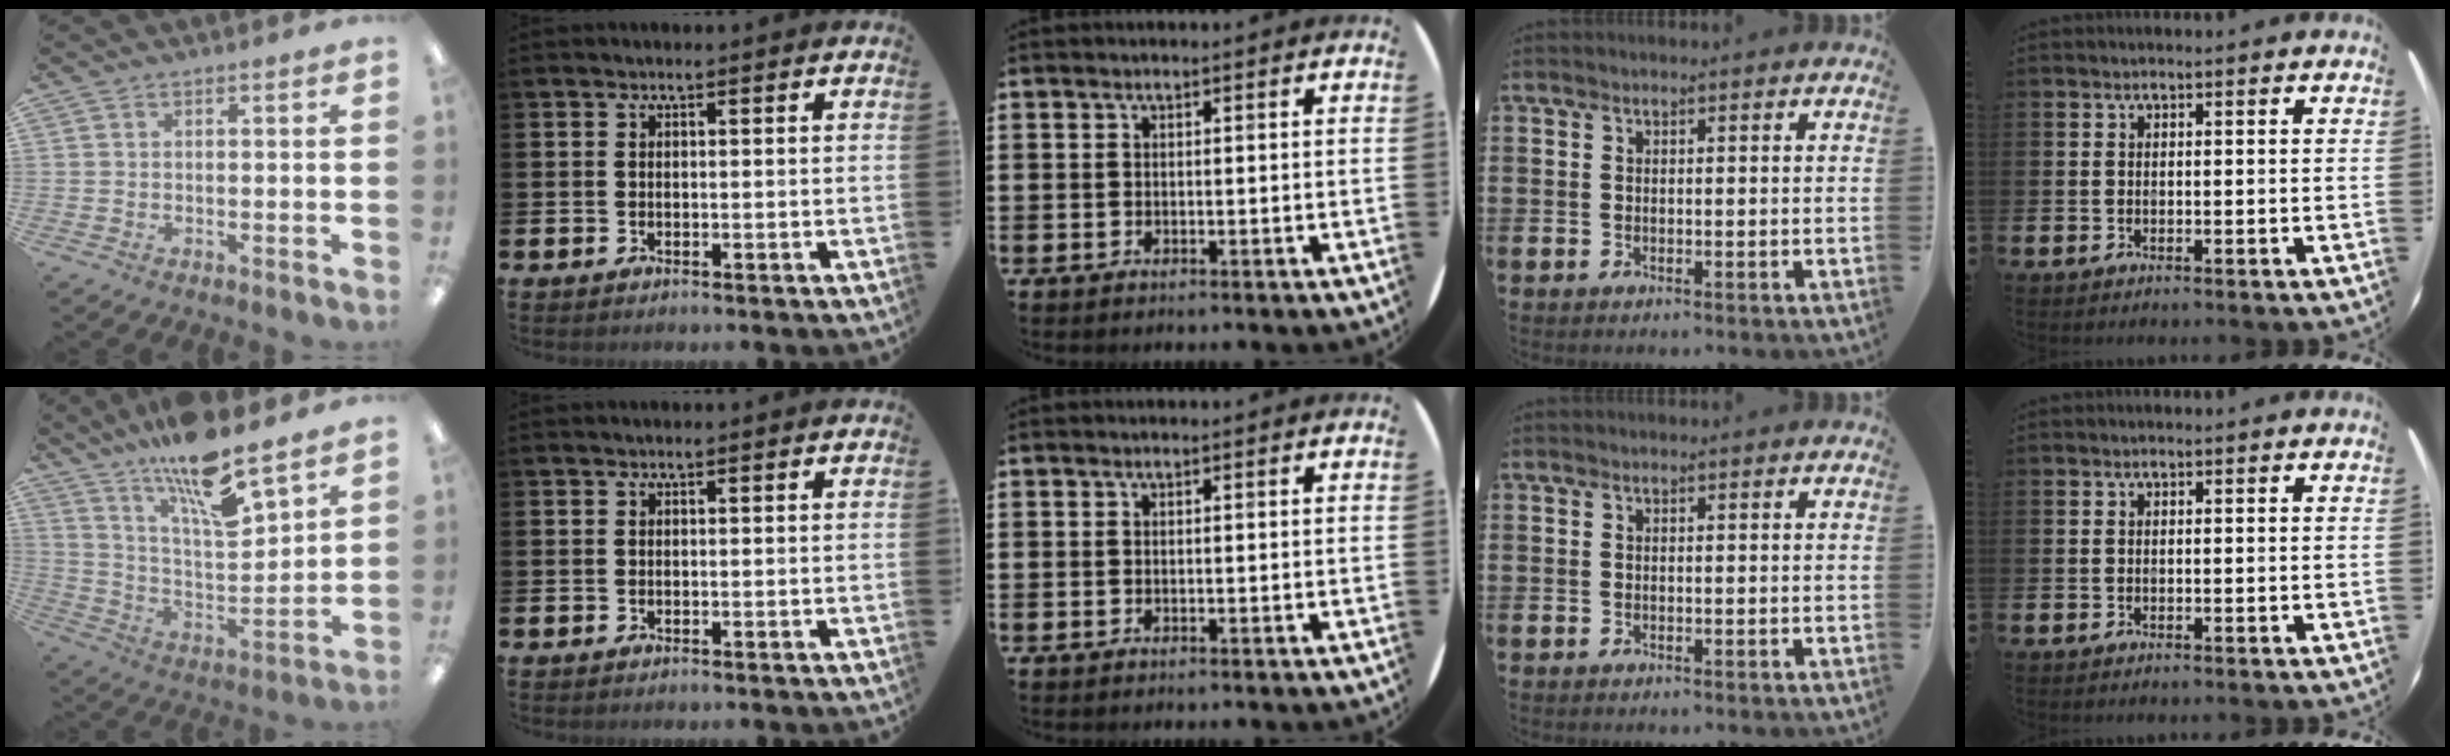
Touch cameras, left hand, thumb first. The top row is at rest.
{"thumb": {"total": 15.7, "force": [12.6, 2.9, 8.9], "torque": [-0.160, -0.085, 0.211]}}